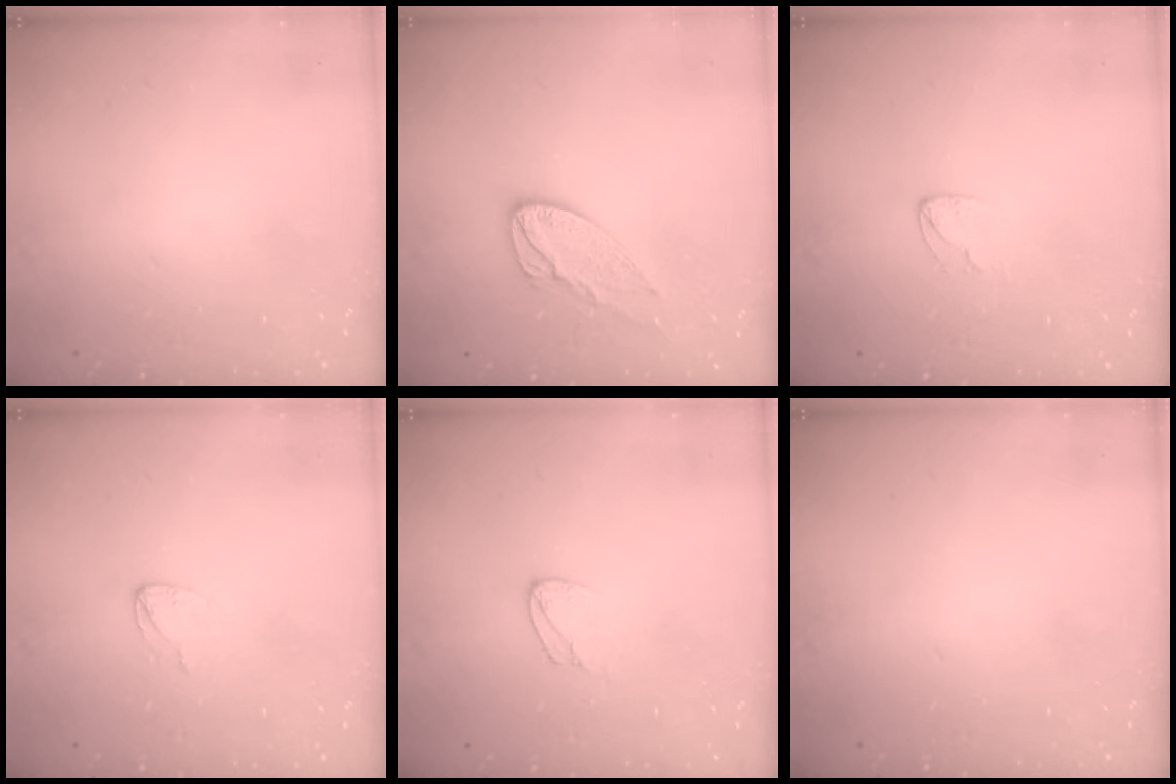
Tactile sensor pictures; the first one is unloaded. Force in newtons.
{"total": 9.8, "press": 9.8, "slide": 0.6}
{"total": 3.5, "press": 3.5, "slide": 0.3}
{"total": 2.6, "press": 2.6, "slide": 0.0}
{"total": 5.6, "press": 5.6, "slide": 0.5}
{"total": 0.0}